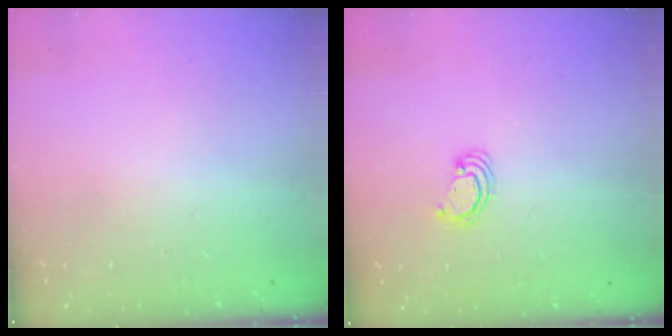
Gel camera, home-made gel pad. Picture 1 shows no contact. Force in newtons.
{"total": 2.3, "press": 2.3, "slide": 0.2}